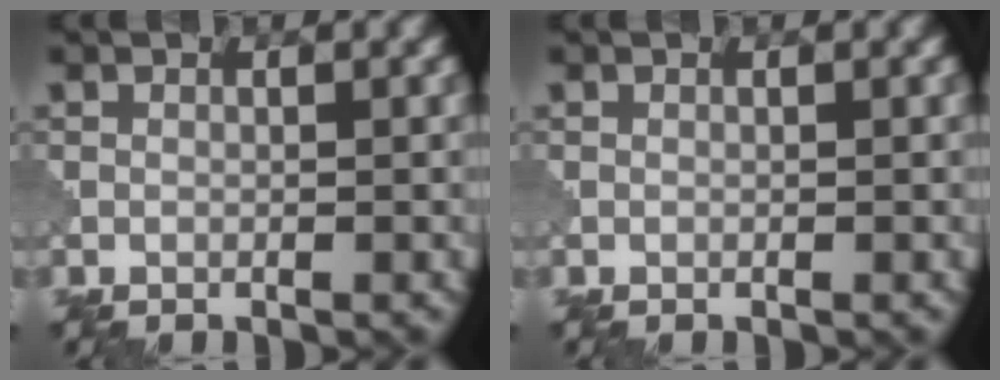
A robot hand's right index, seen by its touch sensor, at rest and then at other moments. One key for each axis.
{"total": 0.0}